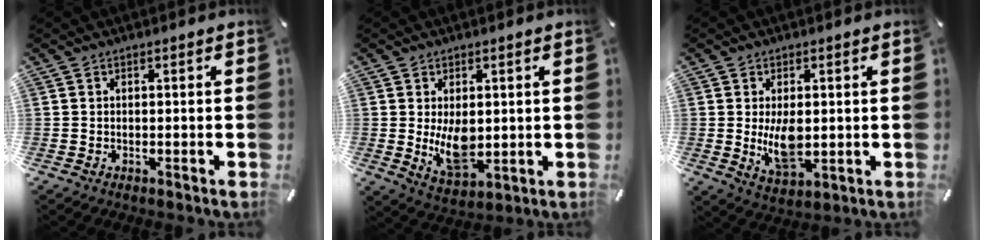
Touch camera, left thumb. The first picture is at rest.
{"total": 9.0, "force": [0.5, 5.4, 7.2], "torque": [-0.128, -0.012, 0.011]}
{"total": 8.0, "force": [0.3, 4.4, 6.7], "torque": [-0.131, -0.013, -0.002]}